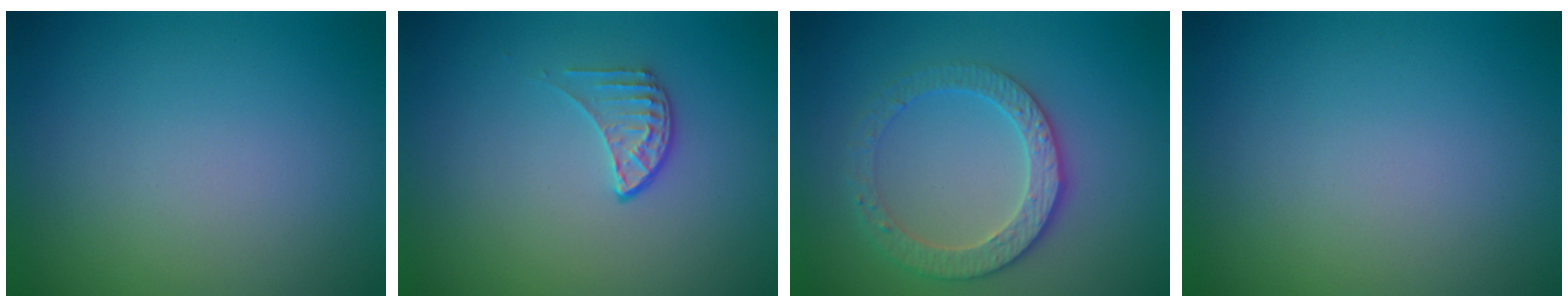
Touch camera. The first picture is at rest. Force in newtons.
{"total": 1.6, "press": 1.0, "slide": 1.2}
{"total": 3.3, "press": 3.2, "slide": 0.9}
{"total": 0.0}